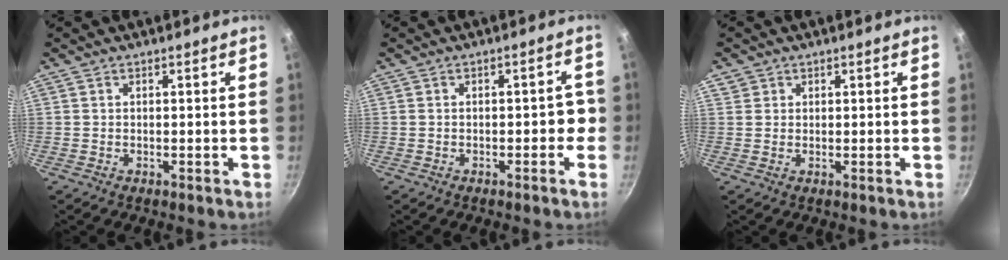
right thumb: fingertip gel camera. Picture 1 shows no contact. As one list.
[{"total": 3.0, "force": [-1.0, 1.7, 2.3], "torque": [-0.006, 0.024, -0.014]}, {"total": 1.6, "force": [0.7, 1.4, 0.2], "torque": [0.008, 0.005, 0.010]}]